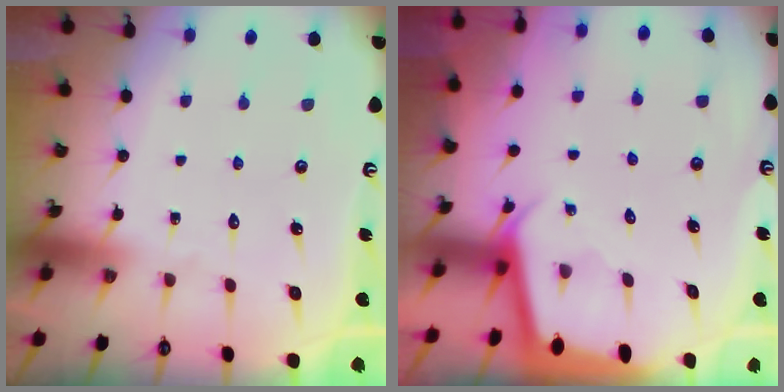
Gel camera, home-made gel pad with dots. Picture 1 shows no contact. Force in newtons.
{"total": 2.1, "press": 2.1, "slide": 0.1}